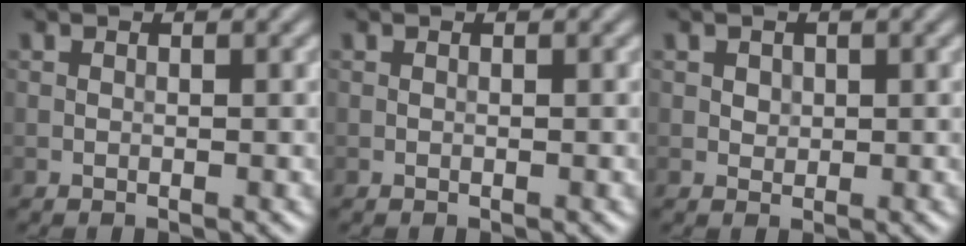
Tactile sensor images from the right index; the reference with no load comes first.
{"total": 0.0}
{"total": 0.9, "force": [0.3, 0.8, 0.3], "torque": [-0.004, -0.003, 0.008]}